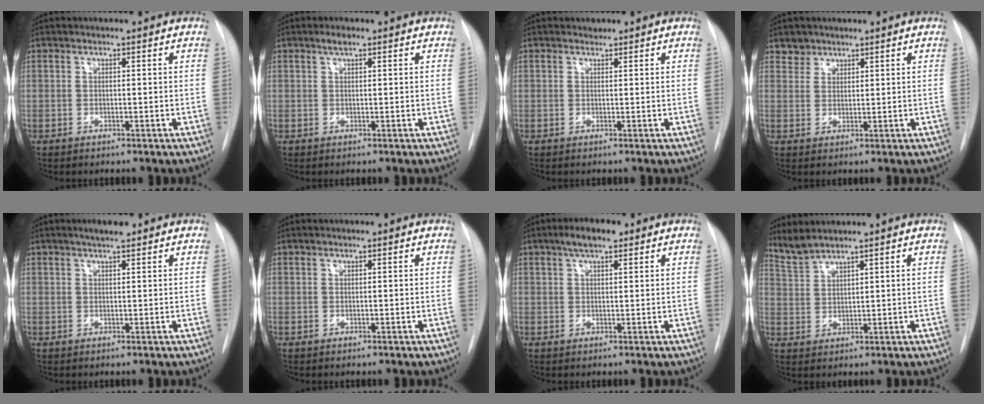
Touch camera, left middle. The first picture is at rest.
{"total": 1.2, "force": [0.8, 0.3, 0.8], "torque": [-0.014, 0.006, 0.015]}
{"total": 0.6, "force": [0.6, 0.3, -0.1], "torque": [-0.002, 0.001, 0.006]}
{"total": 2.4, "force": [1.8, 1.5, -0.3], "torque": [0.014, 0.007, 0.027]}
{"total": 2.5, "force": [1.9, 0.4, 1.6], "torque": [-0.031, 0.005, 0.030]}
{"total": 0.0}
{"total": 4.0, "force": [2.6, 1.4, 2.8], "torque": [-0.050, 0.011, 0.042]}
{"total": 3.6, "force": [3.5, -0.2, 0.7], "torque": [-0.026, 0.004, 0.082]}